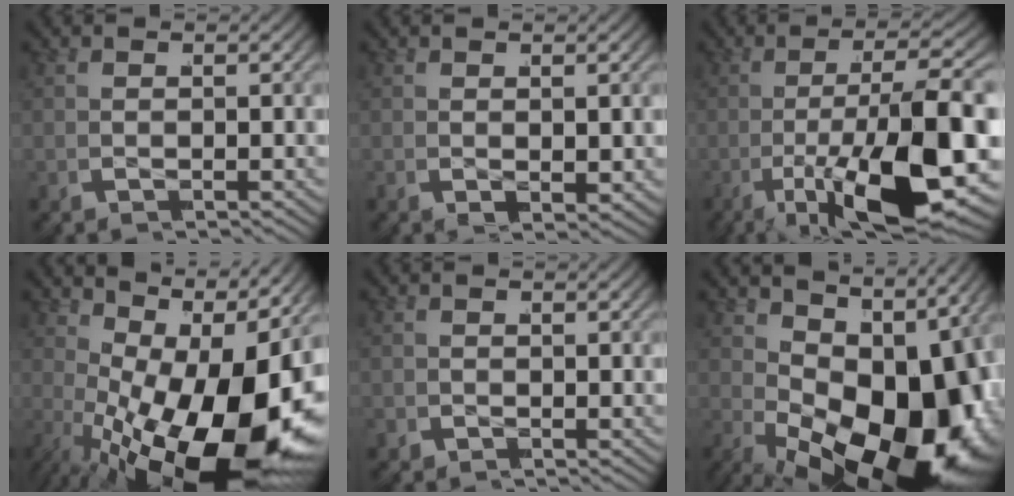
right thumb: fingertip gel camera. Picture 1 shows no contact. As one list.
[{"total": 0.9, "force": [0.2, 0.5, 0.6], "torque": [-0.013, -0.008, 0.007]}, {"total": 15.5, "force": [-5.2, 6.2, 13.2], "torque": [-0.251, -0.040, -0.055]}, {"total": 19.1, "force": [-2.8, 10.7, 15.6], "torque": [-0.277, -0.048, -0.010]}, {"total": 0.7, "force": [0.0, 0.7, 0.1], "torque": [0.000, -0.004, 0.000]}, {"total": 20.5, "force": [-3.3, 12.1, 16.2], "torque": [-0.263, -0.047, -0.016]}]